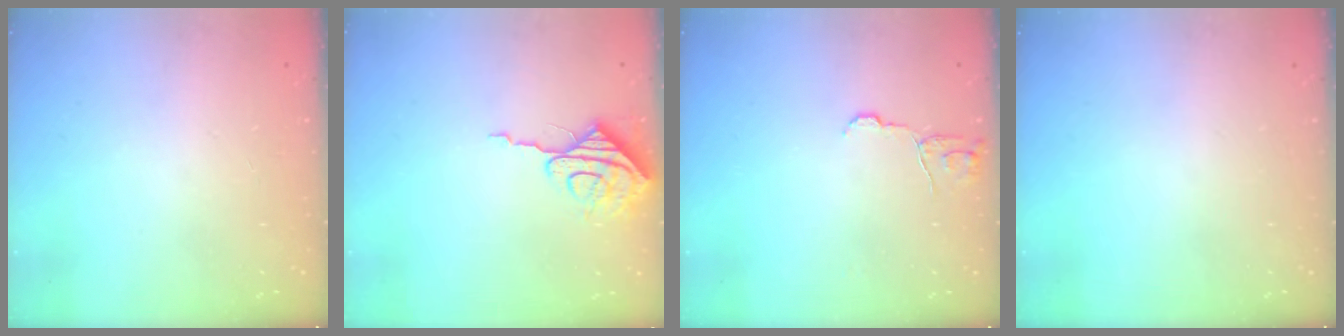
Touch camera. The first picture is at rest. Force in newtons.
{"total": 8.4, "press": 8.4, "slide": 0.6}
{"total": 5.9, "press": 5.9, "slide": 0.5}
{"total": 0.0}